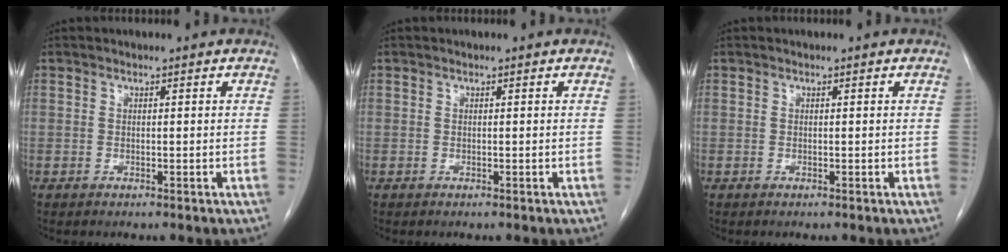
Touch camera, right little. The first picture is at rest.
{"total": 0.0}
{"total": 0.0}